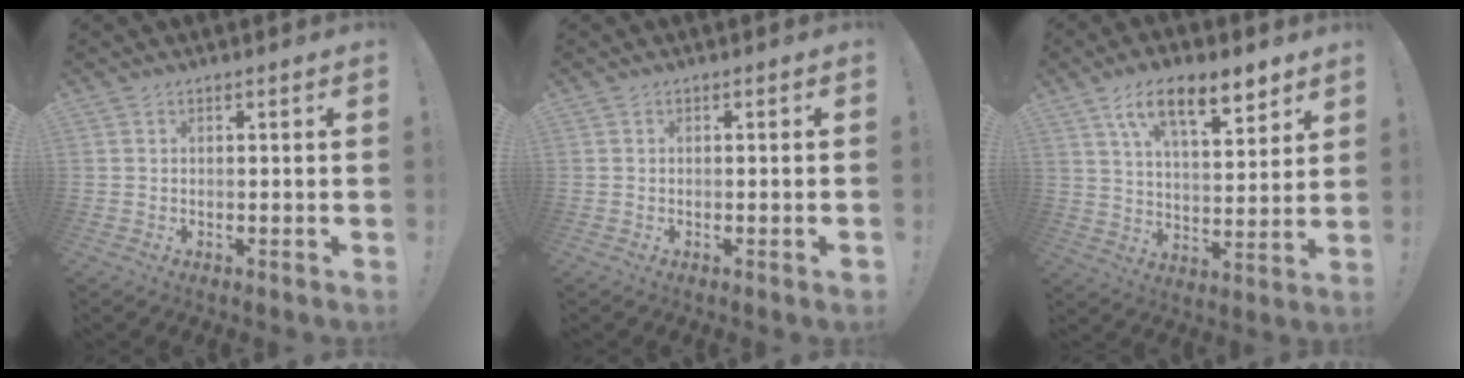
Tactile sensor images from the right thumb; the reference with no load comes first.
{"total": 1.2, "force": [-0.5, -0.4, 1.0], "torque": [-0.020, 0.000, -0.009]}
{"total": 13.9, "force": [8.8, 4.9, 9.5], "torque": [-0.150, -0.042, 0.150]}